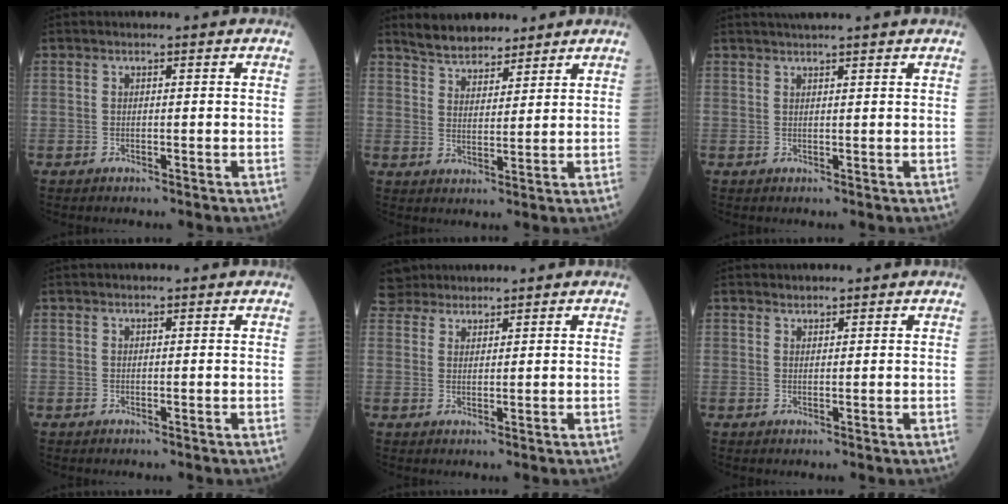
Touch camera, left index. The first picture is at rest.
{"total": 6.4, "force": [5.8, 2.2, 1.8], "torque": [-0.038, 0.016, 0.110]}
{"total": 4.9, "force": [4.3, -0.5, 2.3], "torque": [-0.029, 0.027, 0.062]}
{"total": 0.8, "force": [0.8, -0.1, 0.3], "torque": [-0.005, 0.016, 0.017]}
{"total": 3.1, "force": [3.0, 0.5, -0.6], "torque": [-0.005, 0.022, 0.066]}
{"total": 0.8, "force": [0.8, 0.2, 0.0], "torque": [-0.008, 0.004, 0.016]}